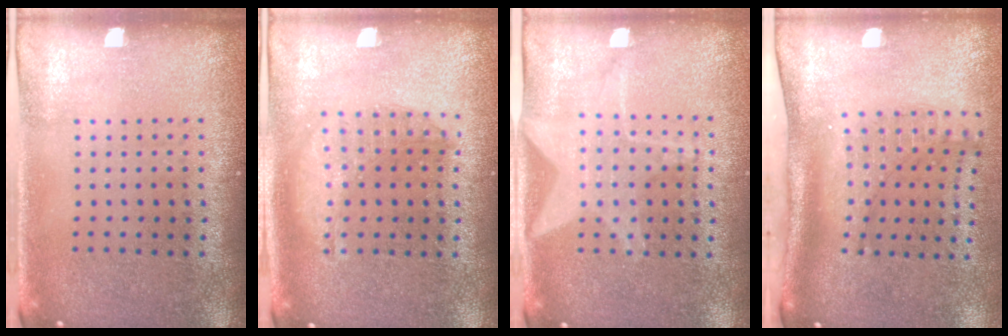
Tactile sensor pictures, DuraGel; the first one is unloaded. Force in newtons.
{"total": 1.5, "press": 1.5, "slide": 0.5}
{"total": 1.6, "press": 1.5, "slide": 0.6}
{"total": 1.9, "press": 1.4, "slide": 1.3}